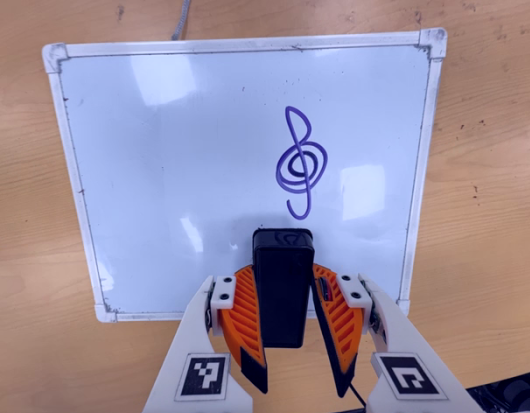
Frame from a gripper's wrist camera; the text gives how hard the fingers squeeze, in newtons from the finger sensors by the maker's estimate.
{"total": 8.1, "left": 6.7, "right": 9.5}